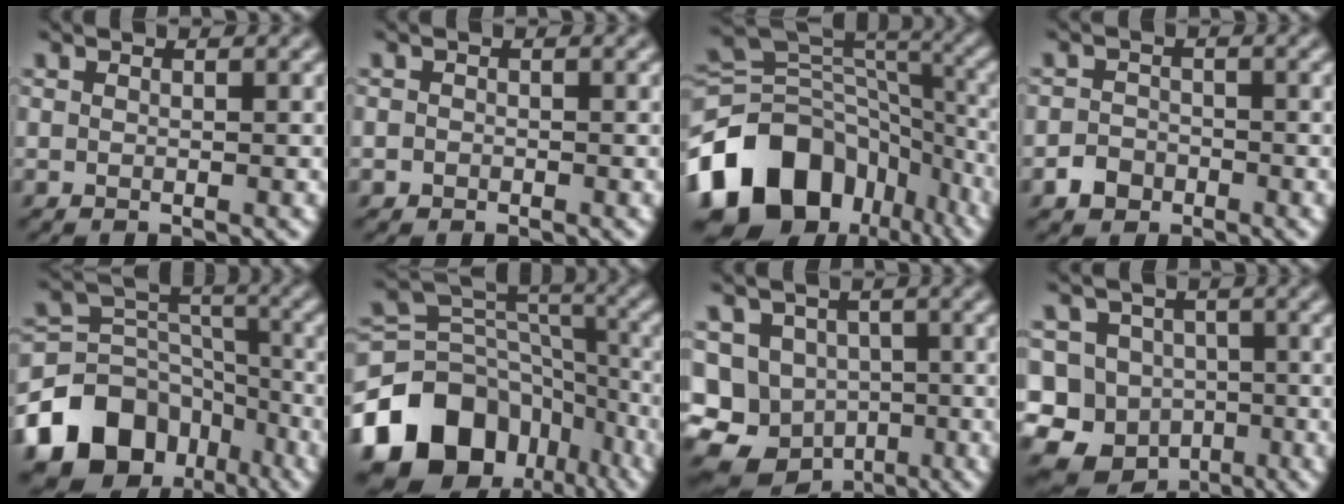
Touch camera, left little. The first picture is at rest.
{"total": 0.7, "force": [-0.4, 0.6, 0.0], "torque": [0.006, -0.003, -0.009]}
{"total": 13.8, "force": [-7.0, 9.9, 6.5], "torque": [-0.143, 0.008, -0.124]}
{"total": 2.1, "force": [-1.3, 1.6, 0.5], "torque": [-0.002, 0.005, -0.026]}
{"total": 12.9, "force": [-7.7, 9.3, 4.7], "torque": [-0.107, 0.009, -0.132]}
{"total": 13.4, "force": [-7.8, 9.2, 6.0], "torque": [-0.135, 0.008, -0.134]}
{"total": 14.8, "force": [-5.6, 12.5, 5.4], "torque": [-0.118, -0.034, -0.103]}
{"total": 15.0, "force": [-5.8, 13.0, 4.5], "torque": [-0.114, -0.011, -0.109]}